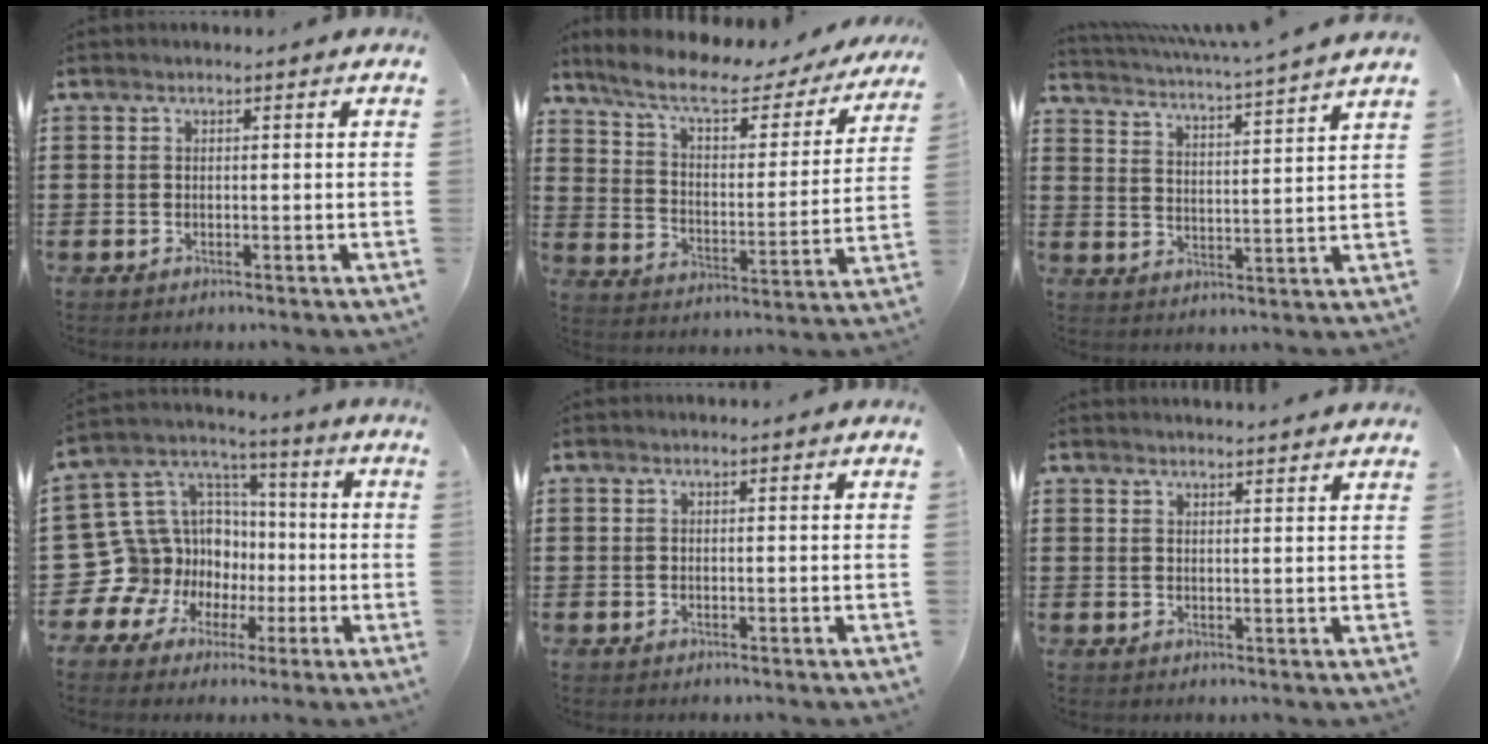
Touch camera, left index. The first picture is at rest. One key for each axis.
{"total": 8.6, "fx": 6.5, "fy": 2.1, "fz": 5.3, "tx": -0.119, "ty": -0.036, "tz": 0.105}
{"total": 4.2, "fx": 3.8, "fy": -0.9, "fz": 1.3, "tx": -0.045, "ty": -0.035, "tz": 0.059}
{"total": 13.4, "fx": -3.2, "fy": 12.8, "fz": 2.7, "tx": -0.133, "ty": -0.017, "tz": -0.027}
{"total": 0.0}
{"total": 2.0, "fx": 2.0, "fy": -0.4, "fz": 0.0, "tx": -0.005, "ty": -0.004, "tz": 0.039}